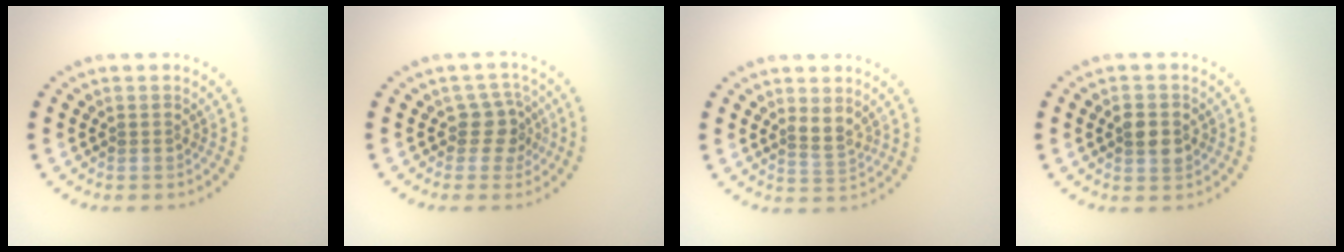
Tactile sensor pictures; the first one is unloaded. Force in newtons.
{"total": 2.5, "press": 1.9, "slide": 1.6}
{"total": 1.7, "press": 1.5, "slide": 0.9}
{"total": 2.6, "press": 2.6, "slide": 0.2}